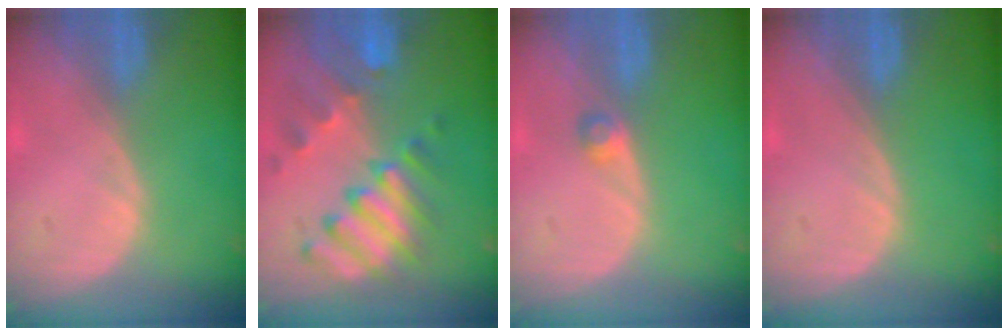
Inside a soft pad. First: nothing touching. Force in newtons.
{"total": 10.0, "press": 8.8, "slide": 4.8}
{"total": 1.8, "press": 1.6, "slide": 0.8}
{"total": 0.0}